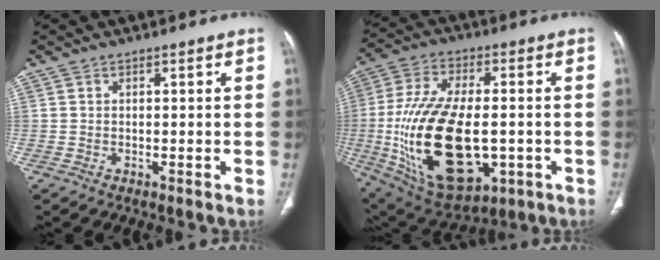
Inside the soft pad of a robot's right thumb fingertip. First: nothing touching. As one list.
[{"total": 26.4, "force": [-3.8, 13.9, 22.1], "torque": [-0.436, -0.007, -0.036]}]